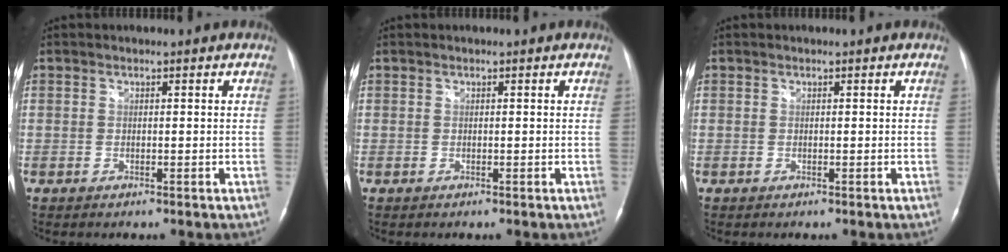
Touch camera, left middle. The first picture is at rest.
{"total": 0.0}
{"total": 0.0}